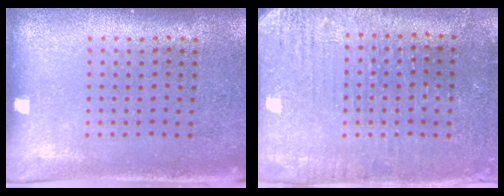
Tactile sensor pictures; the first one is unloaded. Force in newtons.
{"total": 3.0, "press": 2.9, "slide": 0.6}